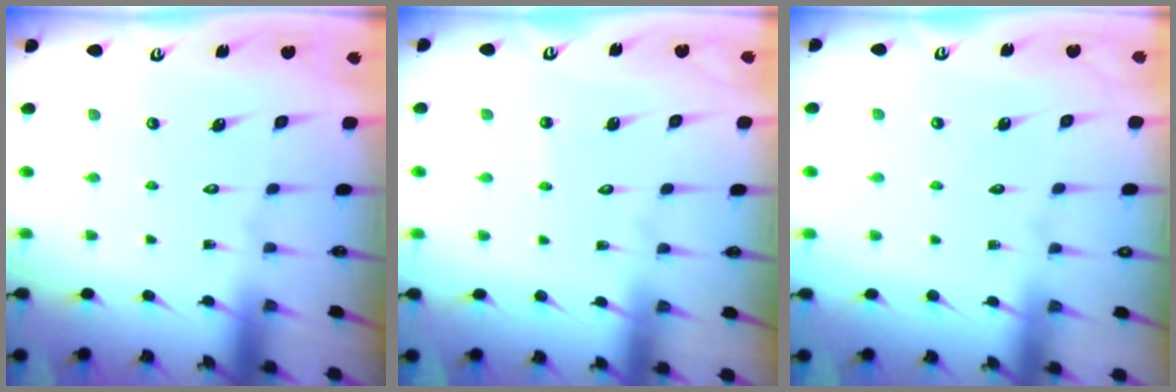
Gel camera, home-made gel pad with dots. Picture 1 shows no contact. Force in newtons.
{"total": 2.4, "press": 2.4, "slide": 0.3}
{"total": 2.0, "press": 2.0, "slide": 0.3}